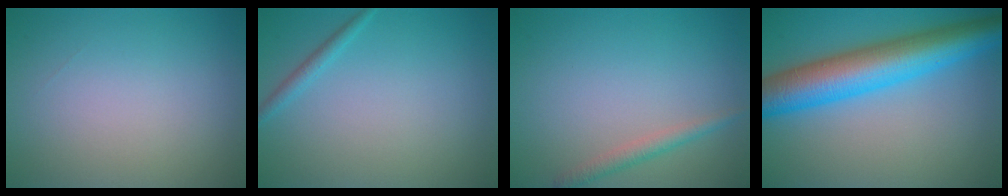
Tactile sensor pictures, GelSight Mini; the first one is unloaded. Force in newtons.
{"total": 1.1, "press": 1.1, "slide": 0.0}
{"total": 1.6, "press": 1.6, "slide": 0.0}
{"total": 9.4, "press": 9.4, "slide": 0.0}